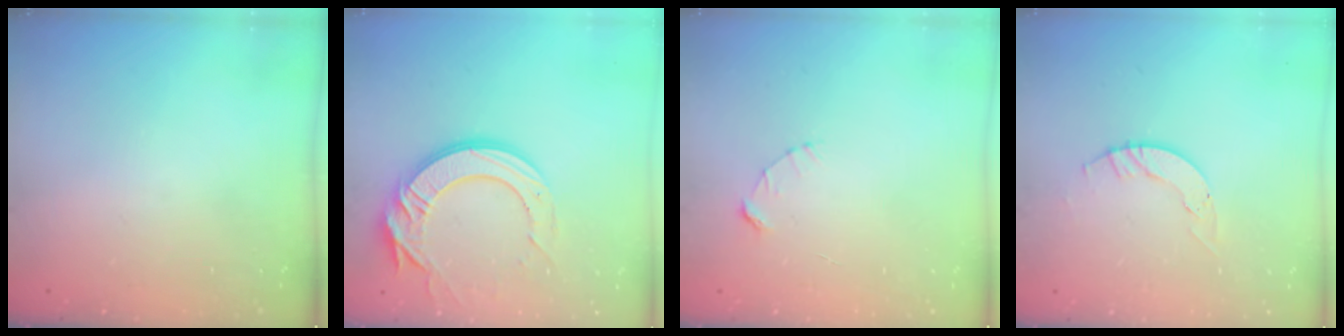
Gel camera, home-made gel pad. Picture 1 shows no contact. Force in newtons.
{"total": 16.4, "press": 16.4, "slide": 1.2}
{"total": 2.7, "press": 2.7, "slide": 0.3}
{"total": 4.0, "press": 4.0, "slide": 0.4}